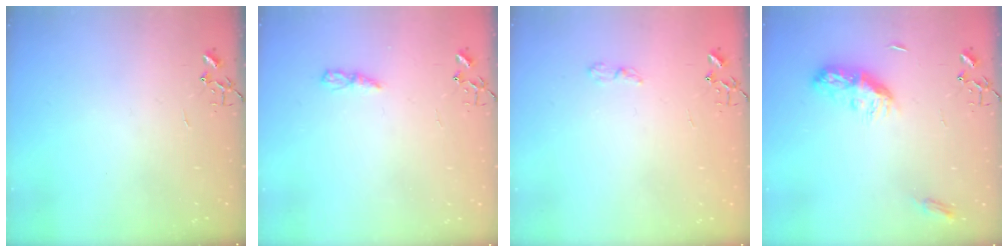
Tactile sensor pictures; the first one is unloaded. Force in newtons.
{"total": 4.6, "press": 4.6, "slide": 0.5}
{"total": 4.8, "press": 4.8, "slide": 0.5}
{"total": 9.4, "press": 9.4, "slide": 0.1}